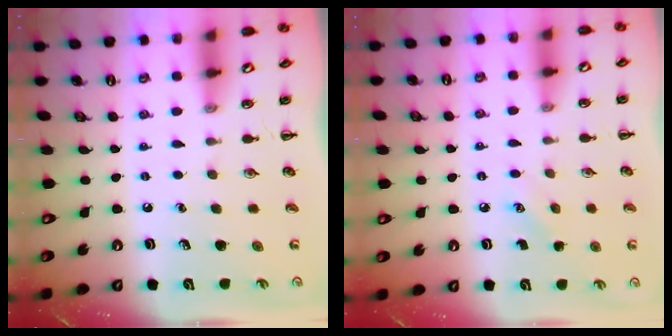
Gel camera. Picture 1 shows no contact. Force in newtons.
{"total": 5.7, "press": 5.5, "slide": 1.7}